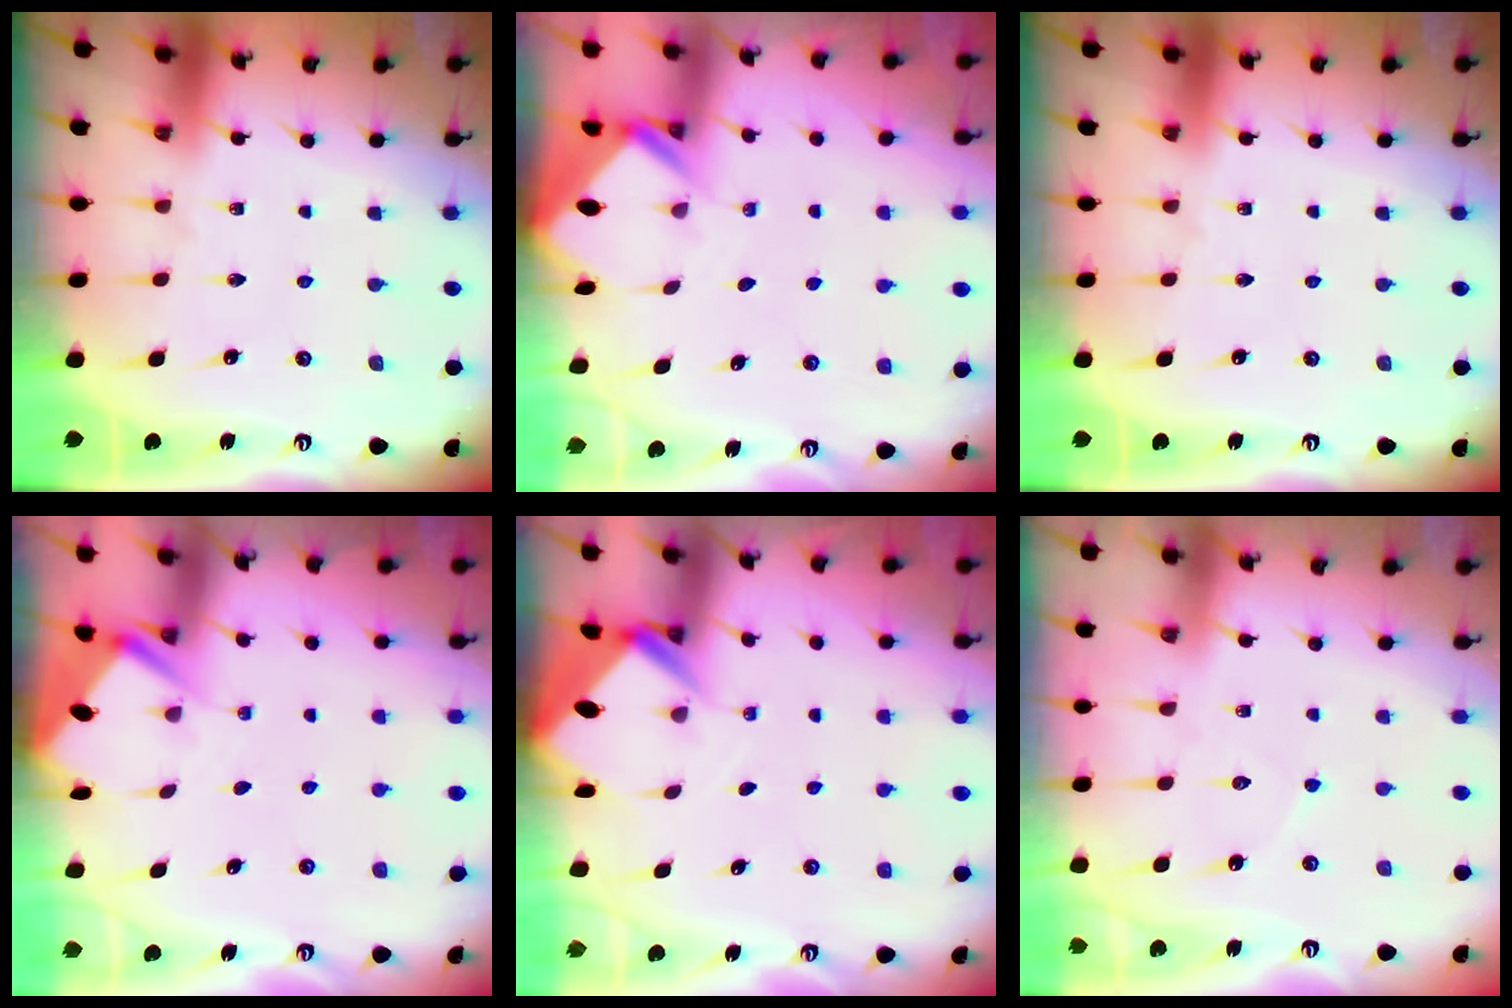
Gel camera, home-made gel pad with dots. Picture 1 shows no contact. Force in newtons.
{"total": 2.5, "press": 2.5, "slide": 0.1}
{"total": 0.0}
{"total": 2.9, "press": 2.9, "slide": 0.3}
{"total": 2.7, "press": 2.7, "slide": 0.1}
{"total": 4.1, "press": 4.1, "slide": 0.2}